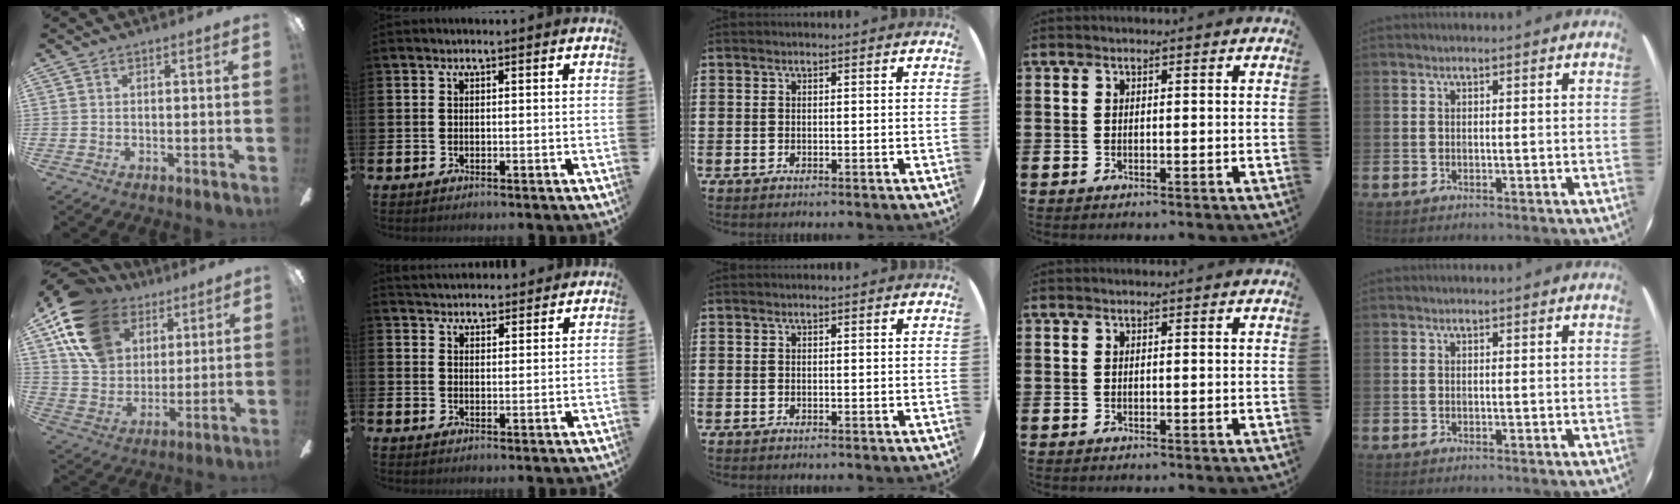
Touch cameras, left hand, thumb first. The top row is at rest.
{"thumb": {"total": 17.3, "force": [9.3, 12.1, 8.1], "torque": [-0.163, -0.032, 0.183]}, "index": {"total": 3.8, "force": [3.7, 0.7, -0.2], "torque": [0.006, -0.020, 0.066]}}